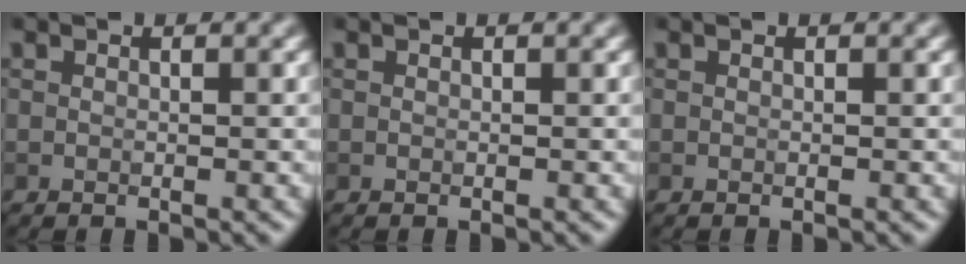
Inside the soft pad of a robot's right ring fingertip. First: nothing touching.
{"total": 0.0}
{"total": 0.0}